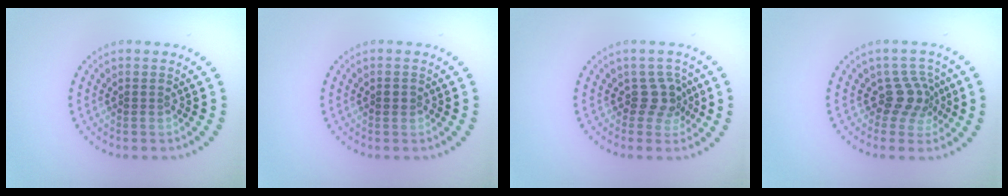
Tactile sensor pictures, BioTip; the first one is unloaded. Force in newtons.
{"total": 1.0, "press": 1.0, "slide": 0.1}
{"total": 2.4, "press": 1.8, "slide": 1.5}
{"total": 2.9, "press": 2.0, "slide": 2.0}